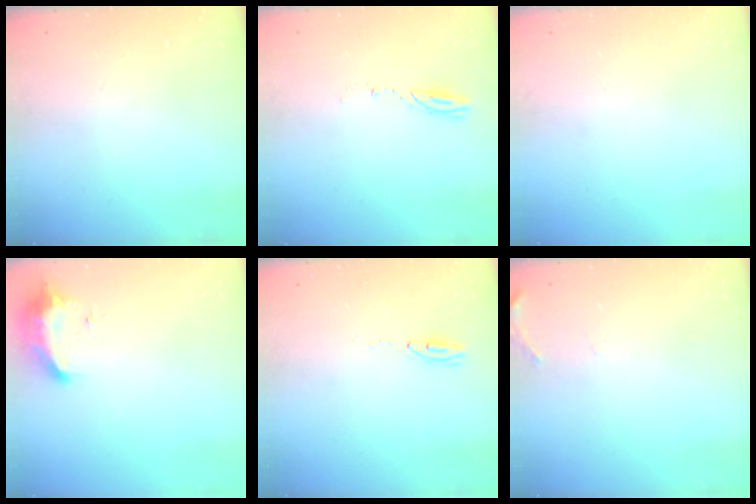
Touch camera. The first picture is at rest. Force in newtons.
{"total": 3.7, "press": 3.7, "slide": 0.4}
{"total": 0.0}
{"total": 9.1, "press": 9.1, "slide": 0.0}
{"total": 3.8, "press": 3.7, "slide": 1.1}
{"total": 5.6, "press": 5.4, "slide": 1.3}